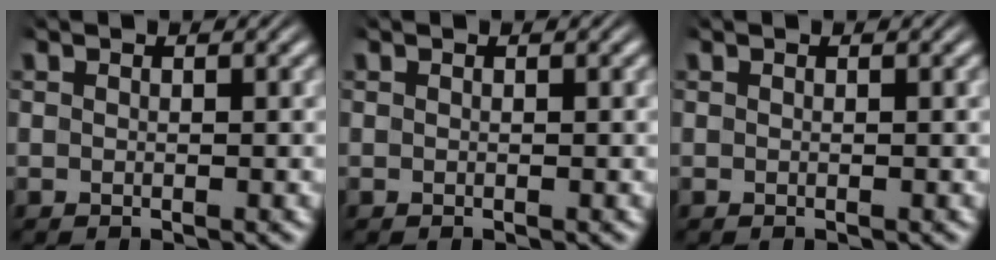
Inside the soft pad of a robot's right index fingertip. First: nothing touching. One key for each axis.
{"total": 0.0}
{"total": 0.0}